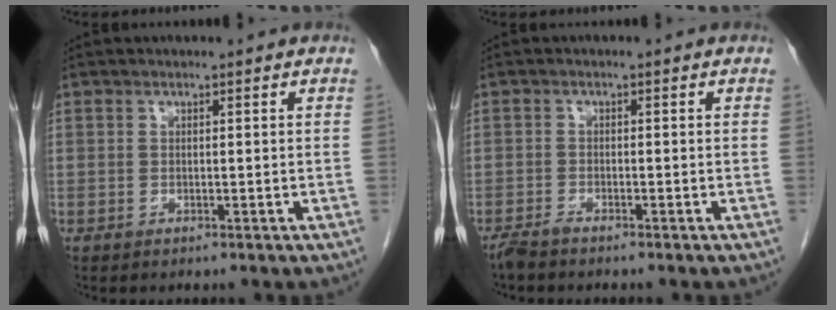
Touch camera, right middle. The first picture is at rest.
{"total": 1.6, "force": [-1.5, 0.0, 0.6], "torque": [-0.018, -0.003, -0.029]}